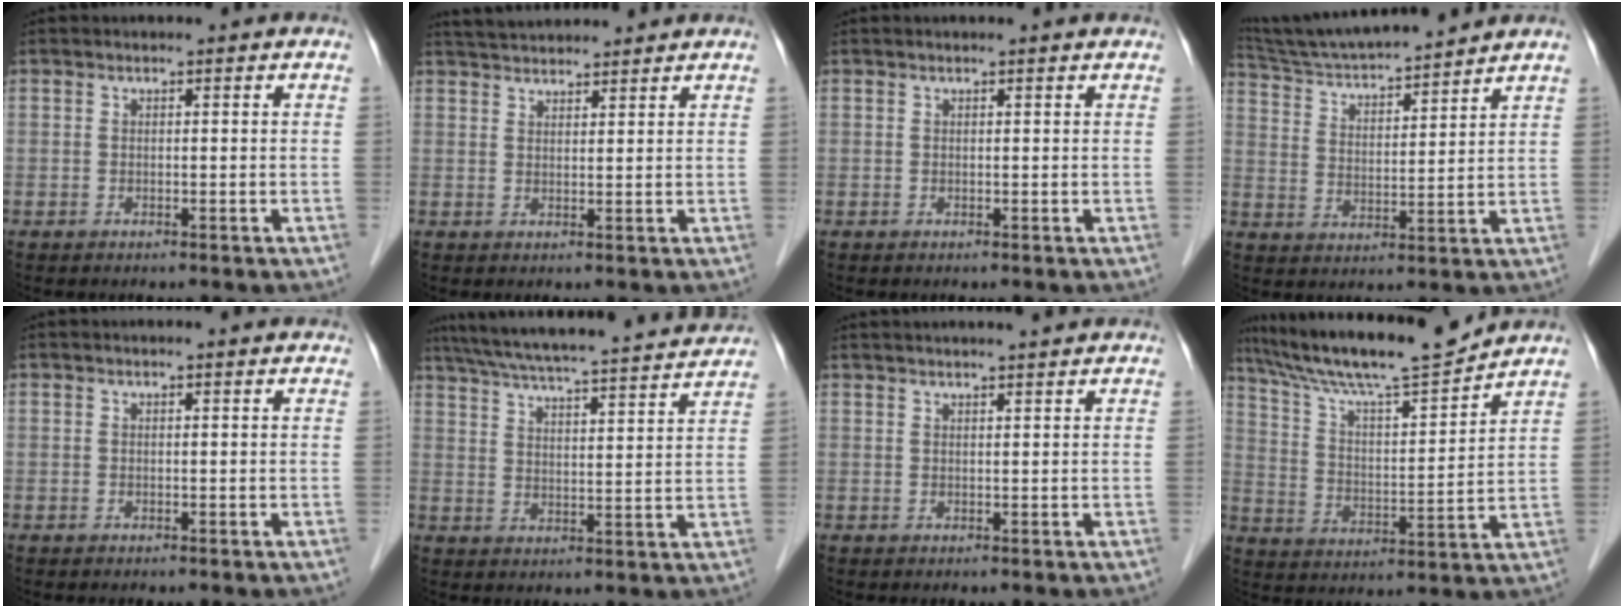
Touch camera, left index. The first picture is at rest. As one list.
[{"total": 6.5, "force": [6.2, 0.9, 1.7], "torque": [-0.033, 0.037, 0.101]}, {"total": 1.0, "force": [1.0, -0.1, 0.4], "torque": [-0.012, 0.004, 0.010]}, {"total": 14.8, "force": [13.7, 0.5, 5.7], "torque": [-0.108, 0.010, 0.231]}, {"total": 1.6, "force": [1.5, 0.2, 0.6], "torque": [-0.013, 0.006, 0.012]}, {"total": 22.5, "force": [20.4, 1.2, 9.5], "torque": [-0.162, 0.007, 0.280]}, {"total": 6.6, "force": [6.0, -0.1, 2.7], "torque": [-0.036, 0.027, 0.076]}, {"total": 15.4, "force": [13.9, -0.1, 6.7], "torque": [-0.125, 0.003, 0.236]}]